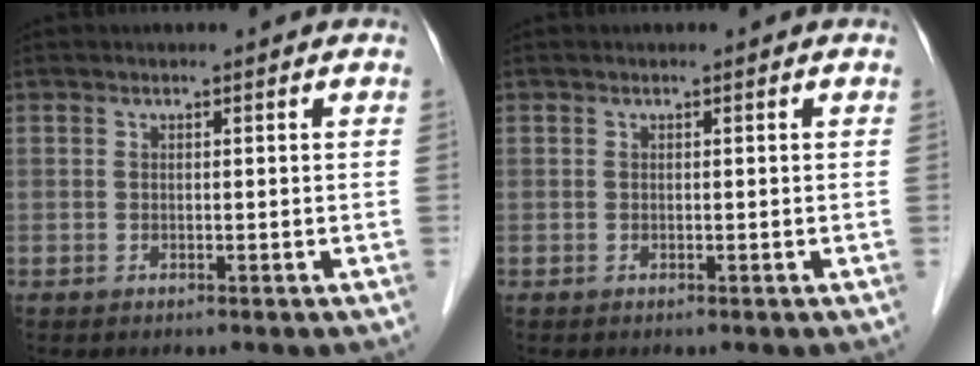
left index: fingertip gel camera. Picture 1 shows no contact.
{"total": 0.0}